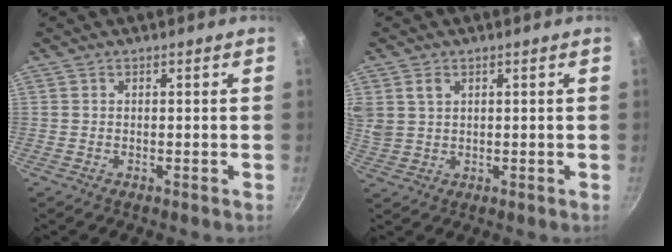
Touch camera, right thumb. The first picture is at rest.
{"total": 5.6, "force": [2.4, 4.1, 3.0], "torque": [-0.052, 0.001, 0.053]}